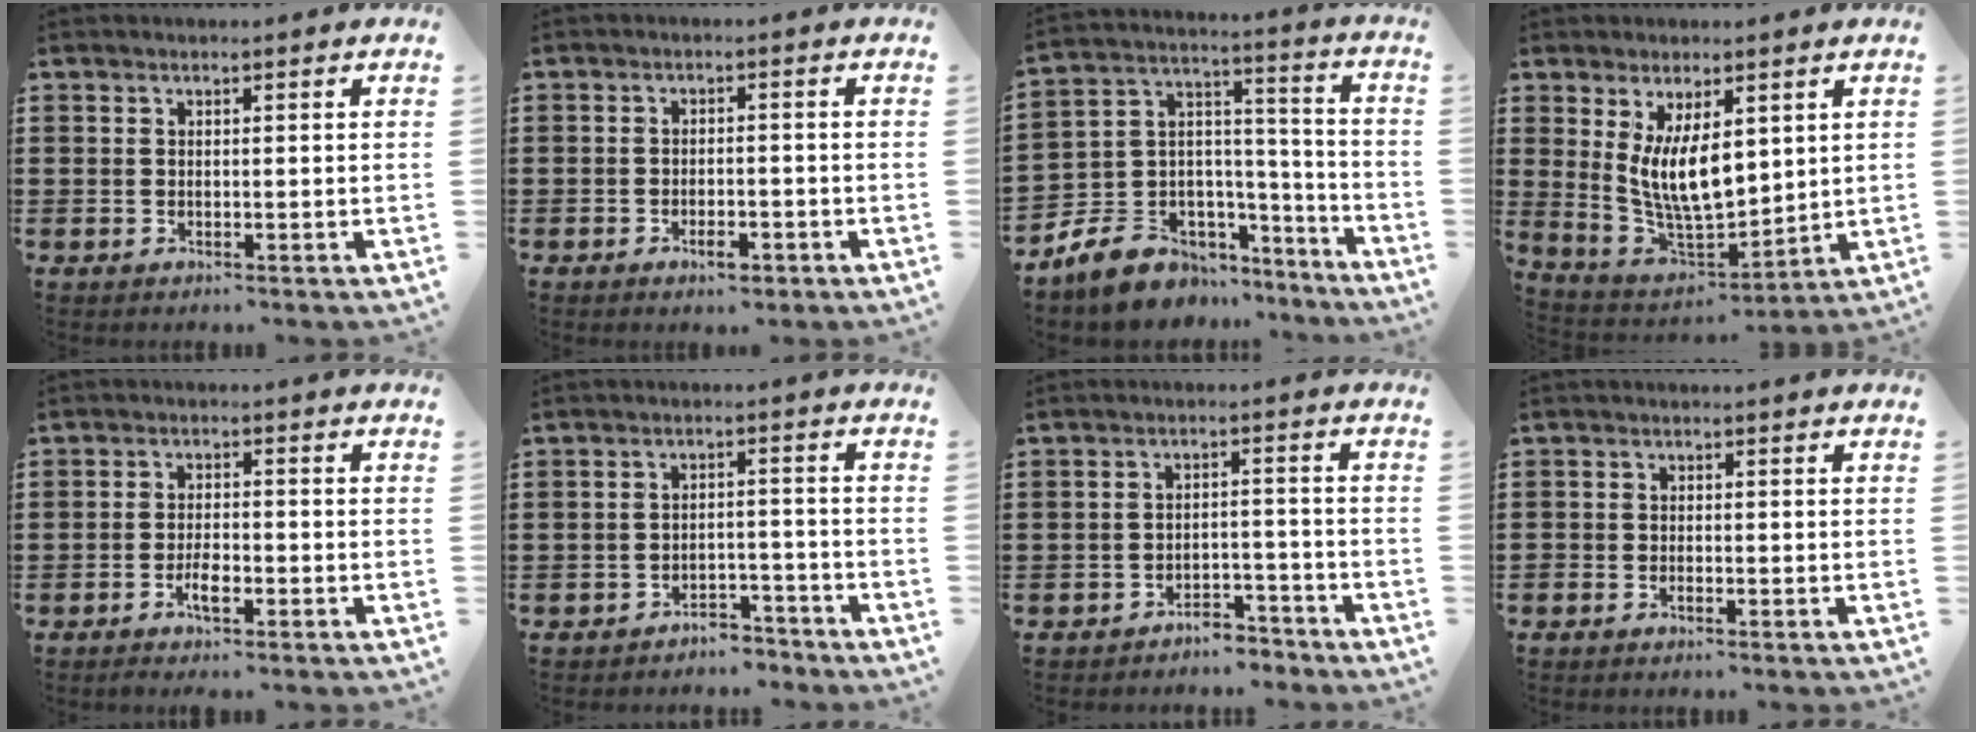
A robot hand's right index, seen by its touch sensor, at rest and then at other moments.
{"total": 2.9, "force": [-1.8, 1.2, 1.8], "torque": [-0.033, 0.005, -0.035]}
{"total": 7.2, "force": [-4.9, 5.2, 0.4], "torque": [-0.041, -0.006, -0.091]}
{"total": 8.8, "force": [2.4, 4.0, 7.4], "torque": [-0.165, -0.014, 0.043]}
{"total": 3.5, "force": [-1.7, 1.2, 2.8], "torque": [-0.046, 0.005, -0.030]}
{"total": 3.6, "force": [-3.5, 0.7, 0.3], "torque": [-0.010, 0.007, -0.072]}
{"total": 3.9, "force": [-3.8, 0.7, 0.4], "torque": [-0.011, 0.008, -0.078]}
{"total": 0.9, "force": [-0.8, 0.4, 0.3], "torque": [-0.008, 0.001, -0.016]}